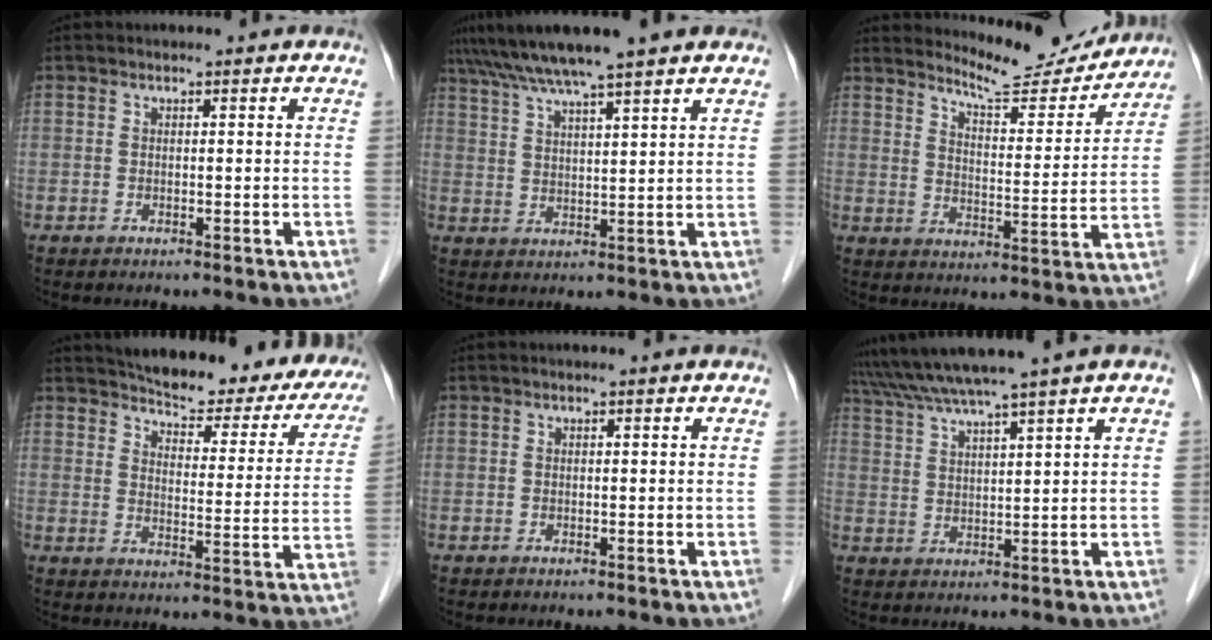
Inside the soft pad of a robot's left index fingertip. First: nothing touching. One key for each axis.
{"total": 10.4, "fx": 8.6, "fy": -0.4, "fz": 5.8, "tx": -0.103, "ty": 0.031, "tz": 0.131}
{"total": 11.5, "fx": 11.3, "fy": 1.4, "fz": 1.9, "tx": -0.033, "ty": -0.015, "tz": 0.157}
{"total": 23.2, "fx": 20.4, "fy": 6.2, "fz": 9.1, "tx": -0.112, "ty": -0.033, "tz": 0.237}
{"total": 0.0}
{"total": 8.8, "fx": 7.1, "fy": -1.9, "fz": 4.9, "tx": -0.086, "ty": 0.020, "tz": 0.127}